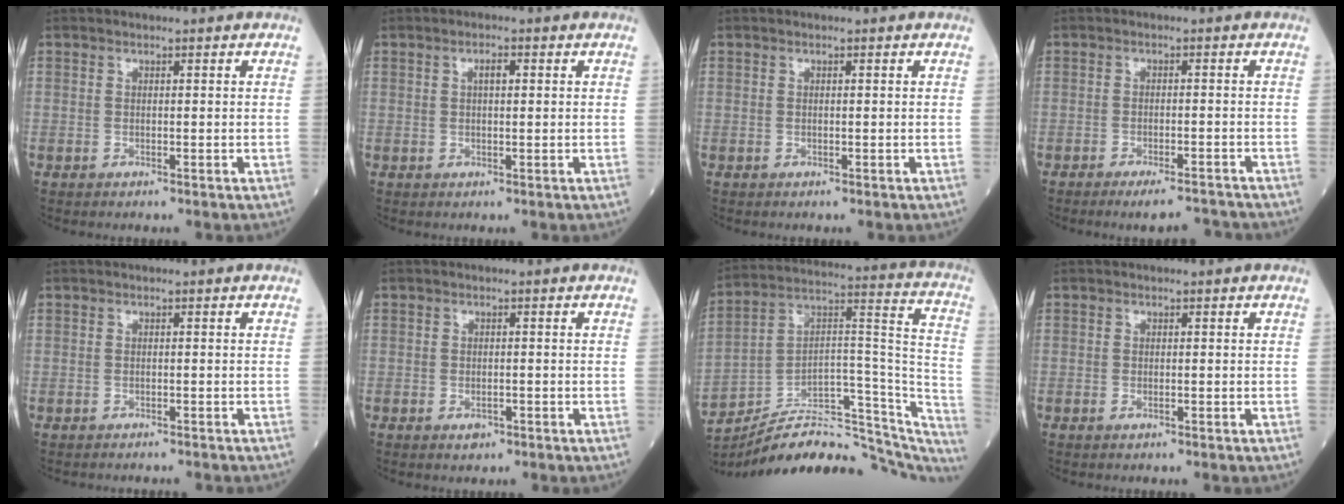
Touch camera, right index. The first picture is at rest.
{"total": 1.9, "force": [0.6, 0.5, 1.7], "torque": [-0.031, 0.002, 0.008]}
{"total": 0.0}
{"total": 5.1, "force": [-4.7, 0.5, 1.9], "torque": [-0.015, -0.004, -0.075]}
{"total": 2.6, "force": [-2.4, 0.7, 0.5], "torque": [-0.001, -0.003, -0.031]}
{"total": 1.6, "force": [-0.8, 0.9, 1.0], "torque": [-0.016, 0.000, -0.008]}
{"total": 26.7, "force": [-23.0, 7.1, 11.5], "torque": [-0.125, 0.045, -0.333]}
{"total": 0.6, "force": [-0.3, 0.2, 0.5], "torque": [-0.011, -0.002, -0.004]}